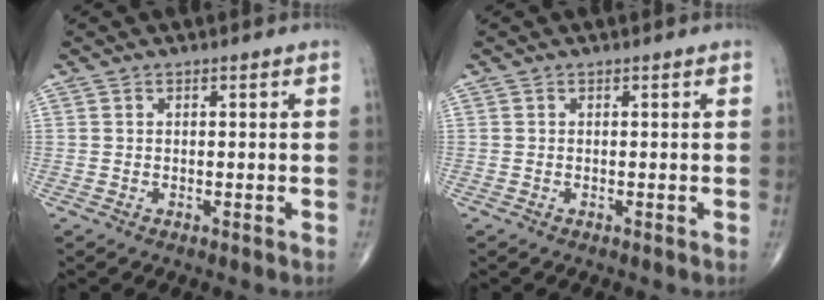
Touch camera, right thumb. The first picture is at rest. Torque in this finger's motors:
{"motor_torque": [0.34, 0.34, 0.00, 0.00, 0.00]}